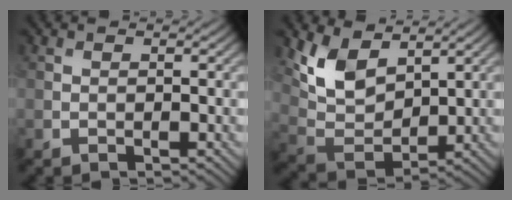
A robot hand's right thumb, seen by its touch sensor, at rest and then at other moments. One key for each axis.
{"total": 8.6, "fx": 4.6, "fy": 4.6, "fz": 5.5, "tx": -0.129, "ty": -0.009, "tz": 0.095}